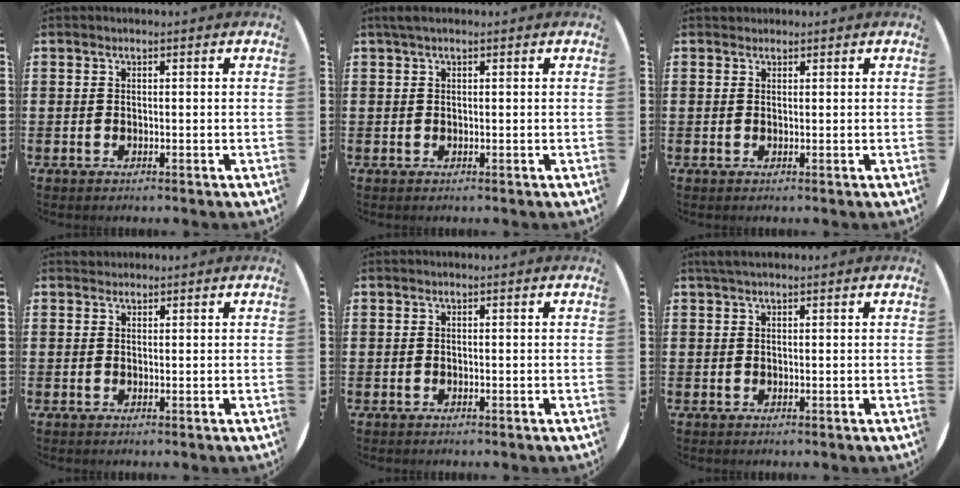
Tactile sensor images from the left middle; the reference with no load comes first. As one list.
[{"total": 0.9, "force": [0.6, 0.1, 0.6], "torque": [-0.011, 0.004, 0.010]}, {"total": 0.6, "force": [0.5, 0.3, -0.2], "torque": [0.012, 0.002, 0.008]}, {"total": 0.8, "force": [0.7, 0.3, -0.2], "torque": [0.012, 0.001, 0.013]}, {"total": 0.0}, {"total": 1.3, "force": [1.1, 0.3, 0.6], "torque": [-0.013, 0.004, 0.020]}]